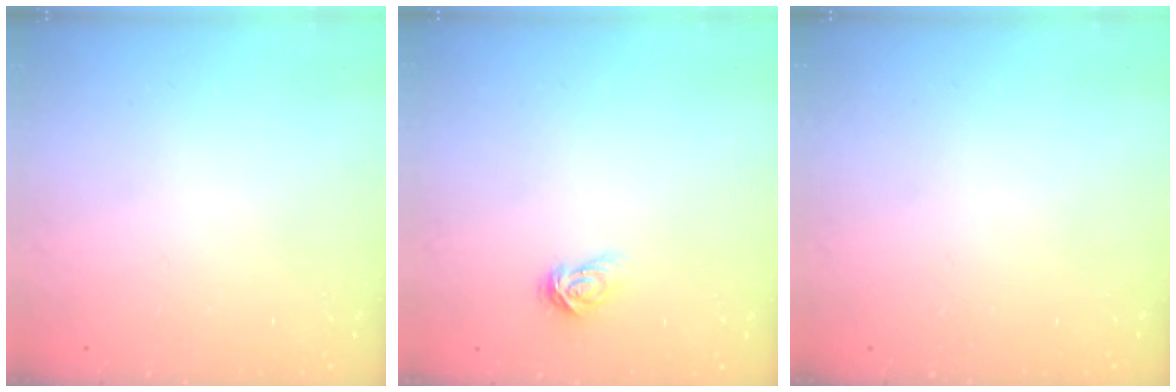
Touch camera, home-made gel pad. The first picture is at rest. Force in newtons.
{"total": 4.1, "press": 4.1, "slide": 0.4}
{"total": 0.0}